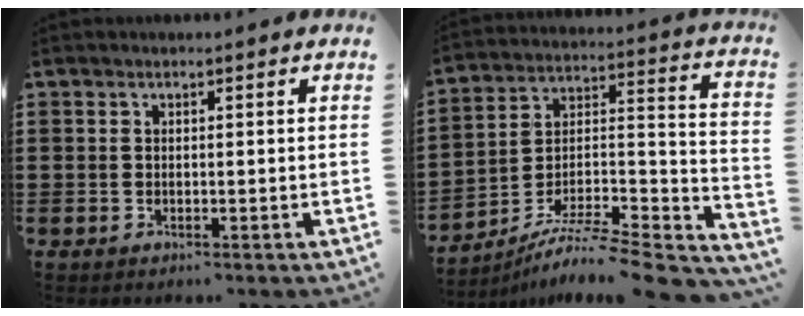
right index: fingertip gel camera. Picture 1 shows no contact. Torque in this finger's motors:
{"motor_torque": [2.14, 0.00, 0.61, 0.16]}